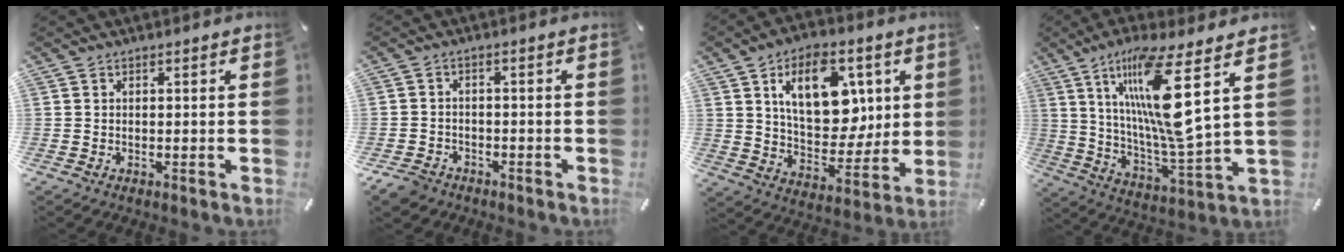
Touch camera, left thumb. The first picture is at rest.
{"total": 3.9, "force": [-2.7, 2.6, 1.0], "torque": [-0.034, 0.010, -0.058]}
{"total": 17.0, "force": [6.3, 11.0, 11.3], "torque": [-0.169, -0.012, 0.112]}
{"total": 18.1, "force": [7.8, 2.0, 16.2], "torque": [-0.354, -0.048, 0.101]}